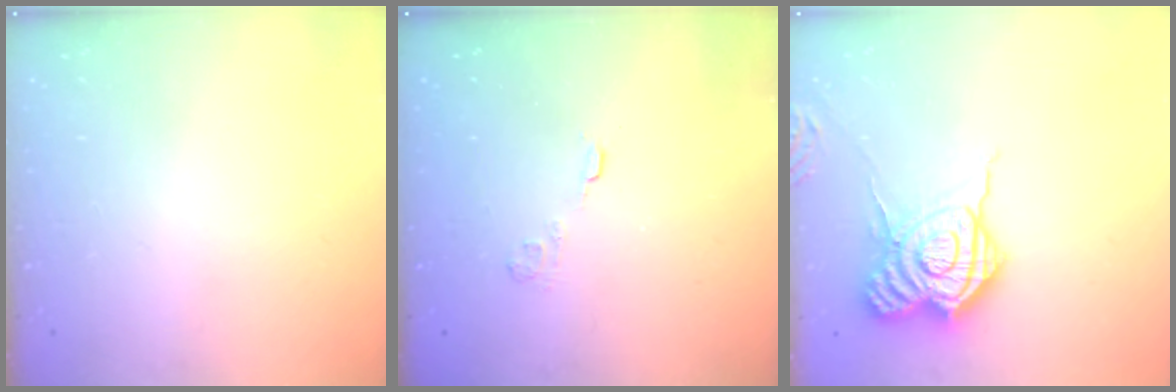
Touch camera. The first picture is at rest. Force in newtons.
{"total": 2.7, "press": 2.3, "slide": 1.4}
{"total": 15.9, "press": 15.9, "slide": 1.0}